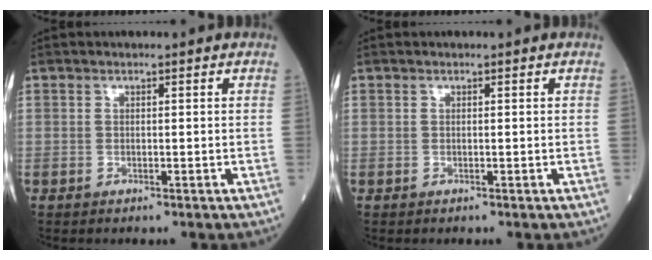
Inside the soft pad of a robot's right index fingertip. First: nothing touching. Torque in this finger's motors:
{"motor_torque": [0.03, -0.02, 0.00, 0.00]}